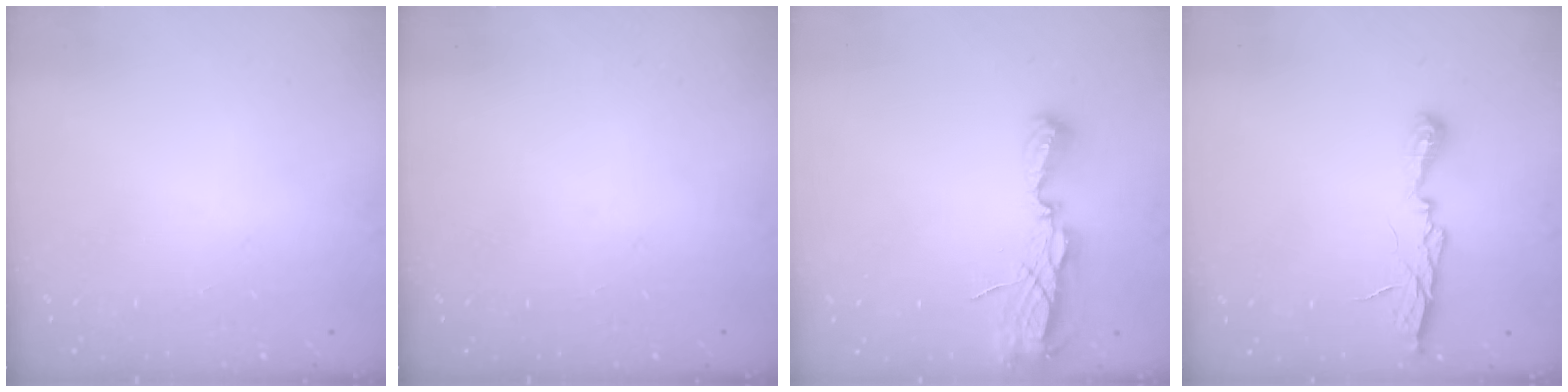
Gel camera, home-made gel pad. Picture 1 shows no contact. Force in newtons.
{"total": 0.0}
{"total": 7.1, "press": 7.1, "slide": 0.5}
{"total": 7.0, "press": 7.0, "slide": 0.7}